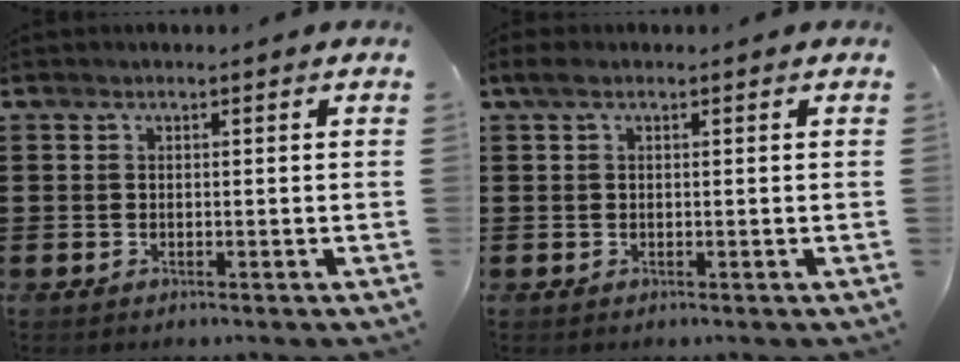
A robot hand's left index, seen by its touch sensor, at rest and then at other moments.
{"total": 1.3, "force": [0.2, 0.7, 1.1], "torque": [-0.022, 0.005, 0.002]}